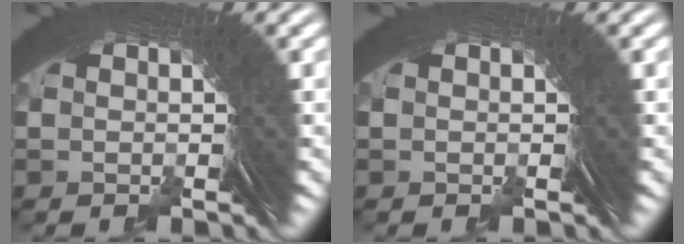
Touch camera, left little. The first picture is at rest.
{"total": 0.0}